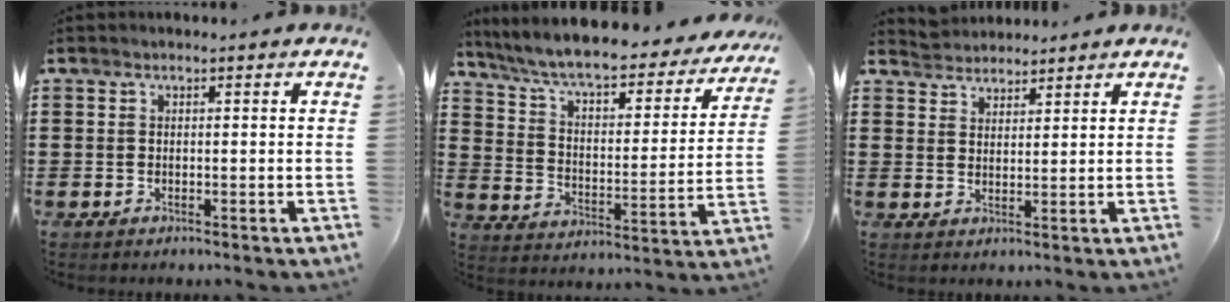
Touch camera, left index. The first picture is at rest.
{"total": 6.9, "force": [6.1, 0.7, 3.0], "torque": [-0.086, -0.047, 0.099]}
{"total": 3.1, "force": [2.8, 1.1, -0.6], "torque": [0.000, -0.003, 0.054]}